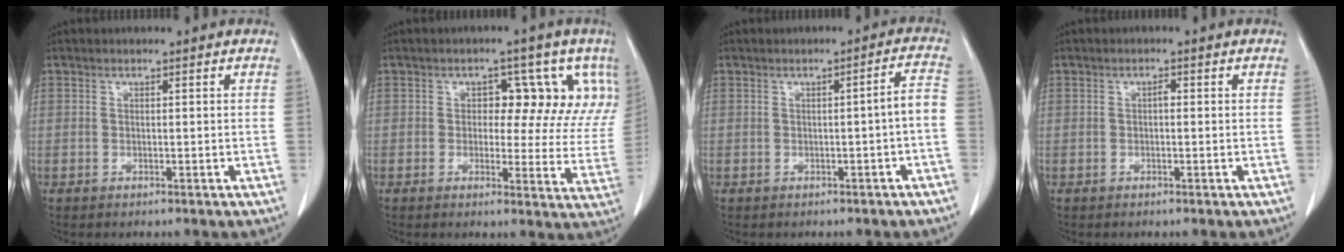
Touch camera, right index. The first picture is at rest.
{"total": 9.7, "force": [3.9, 5.8, 6.7], "torque": [-0.056, 0.011, 0.037]}
{"total": 3.2, "force": [-1.1, 0.0, 3.0], "torque": [-0.036, 0.011, -0.015]}
{"total": 0.7, "force": [0.0, 0.3, 0.7], "torque": [-0.012, 0.003, -0.001]}